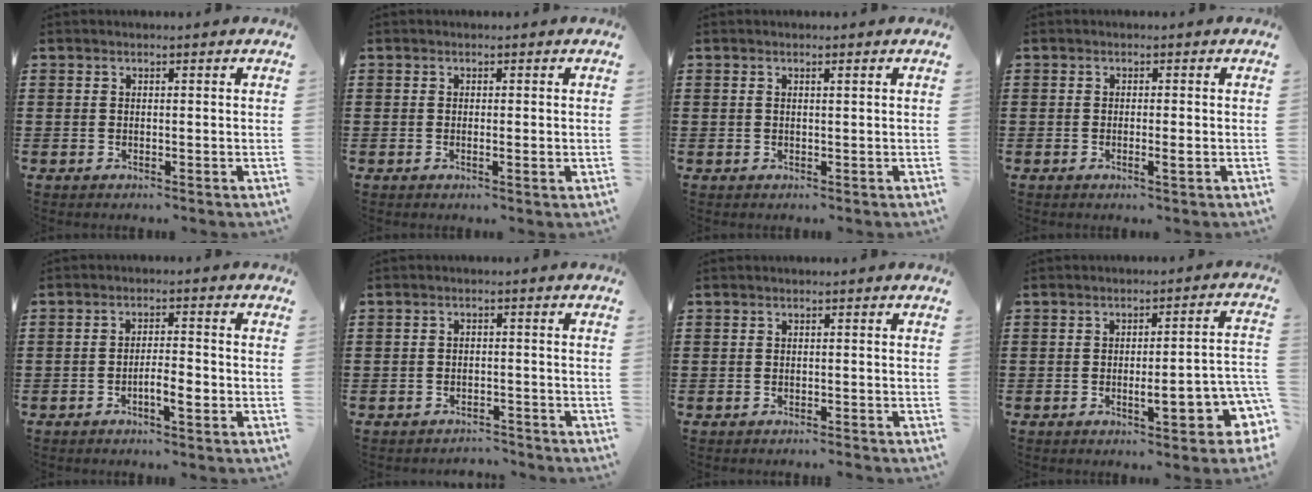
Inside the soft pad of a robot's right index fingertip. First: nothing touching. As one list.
[{"total": 0.7, "force": [-0.1, 0.0, 0.7], "torque": [-0.012, -0.003, 0.000]}, {"total": 0.7, "force": [0.3, 0.1, 0.6], "torque": [-0.013, 0.000, 0.005]}, {"total": 1.5, "force": [-0.5, 0.0, 1.5], "torque": [-0.030, -0.008, -0.010]}, {"total": 3.6, "force": [-1.5, 0.6, 3.2], "torque": [-0.054, 0.003, -0.028]}, {"total": 2.3, "force": [-2.3, 0.4, 0.0], "torque": [-0.008, -0.001, -0.051]}, {"total": 0.6, "force": [-0.6, -0.1, 0.1], "torque": [-0.004, -0.002, -0.012]}, {"total": 6.7, "force": [-2.3, 1.8, 6.0], "torque": [-0.083, -0.009, -0.039]}]